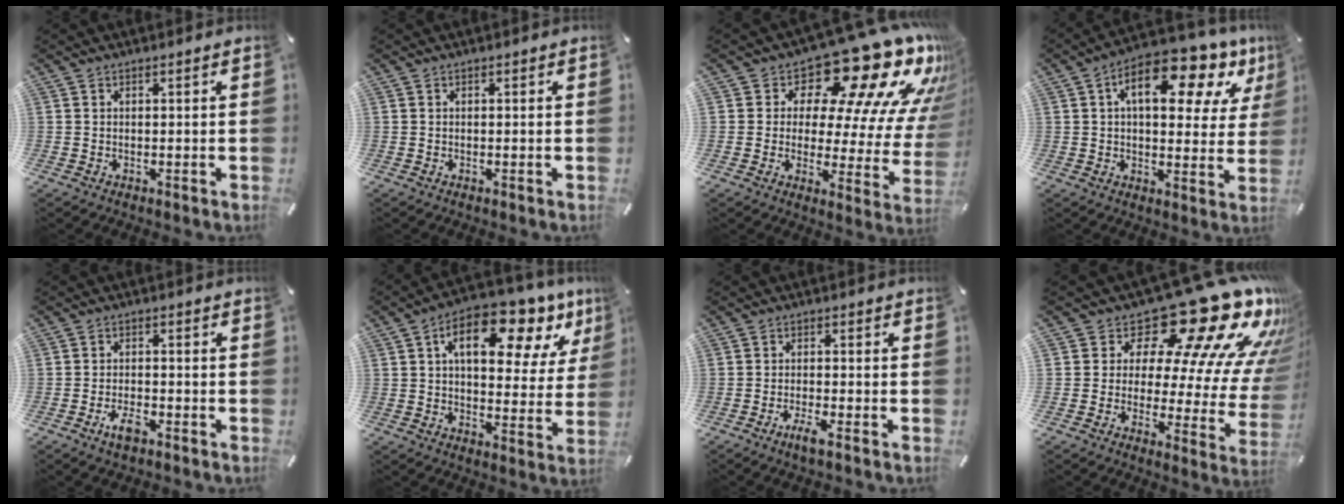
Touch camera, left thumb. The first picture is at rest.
{"total": 0.0}
{"total": 21.5, "force": [14.9, 8.7, 12.9], "torque": [-0.167, -0.127, 0.238]}
{"total": 16.4, "force": [8.0, 7.9, 12.0], "torque": [-0.171, -0.039, 0.128]}
{"total": 4.1, "force": [-2.6, 1.8, 2.7], "torque": [-0.062, 0.005, -0.050]}
{"total": 16.5, "force": [8.7, 8.5, 11.2], "torque": [-0.166, -0.041, 0.140]}
{"total": 3.5, "force": [-2.4, 0.5, 2.5], "torque": [-0.053, 0.001, -0.043]}
{"total": 23.3, "force": [16.2, 8.7, 14.3], "torque": [-0.184, -0.140, 0.266]}